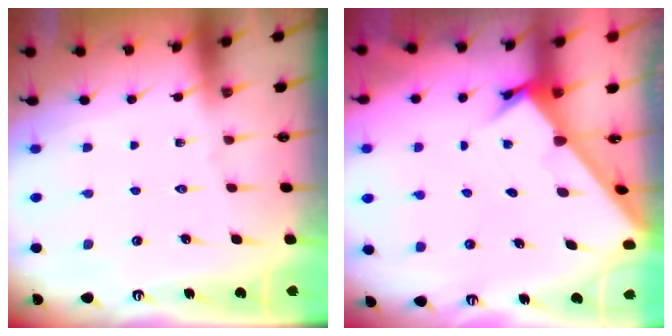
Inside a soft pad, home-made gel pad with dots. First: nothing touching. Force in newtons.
{"total": 2.5, "press": 2.5, "slide": 0.3}